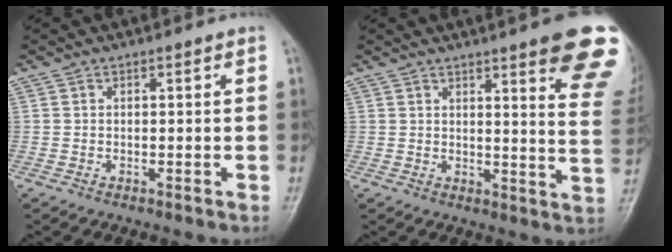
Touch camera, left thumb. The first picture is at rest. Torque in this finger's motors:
{"motor_torque": [3.35, 1.66, 1.74, -1.03, 0.09]}